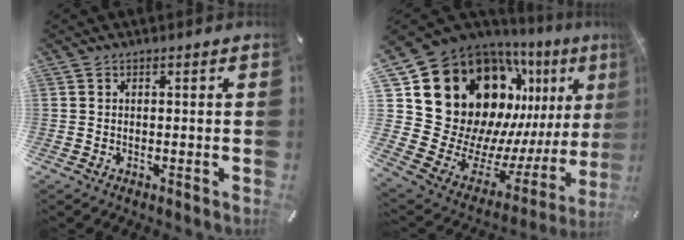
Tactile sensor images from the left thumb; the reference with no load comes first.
{"total": 23.3, "force": [9.7, 17.9, 11.4], "torque": [-0.159, -0.127, 0.229]}